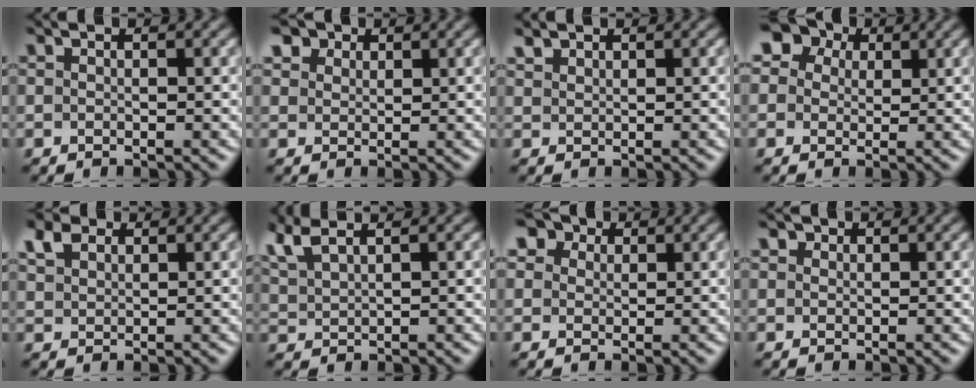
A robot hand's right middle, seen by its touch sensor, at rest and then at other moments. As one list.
[{"total": 3.1, "force": [2.4, 1.8, 0.9], "torque": [-0.020, -0.003, 0.043]}, {"total": 1.2, "force": [1.2, 0.4, 0.1], "torque": [-0.006, 0.002, 0.027]}, {"total": 7.1, "force": [3.7, 5.4, 2.7], "torque": [-0.069, 0.021, 0.047]}, {"total": 2.4, "force": [1.6, 1.6, 0.9], "torque": [-0.028, 0.006, 0.034]}, {"total": 4.1, "force": [2.8, 1.5, 2.6], "torque": [-0.071, 0.020, 0.053]}, {"total": 6.0, "force": [3.8, 3.9, 2.3], "torque": [-0.063, 0.011, 0.052]}, {"total": 0.8, "force": [0.5, 0.6, 0.1], "torque": [0.000, -0.002, 0.009]}]